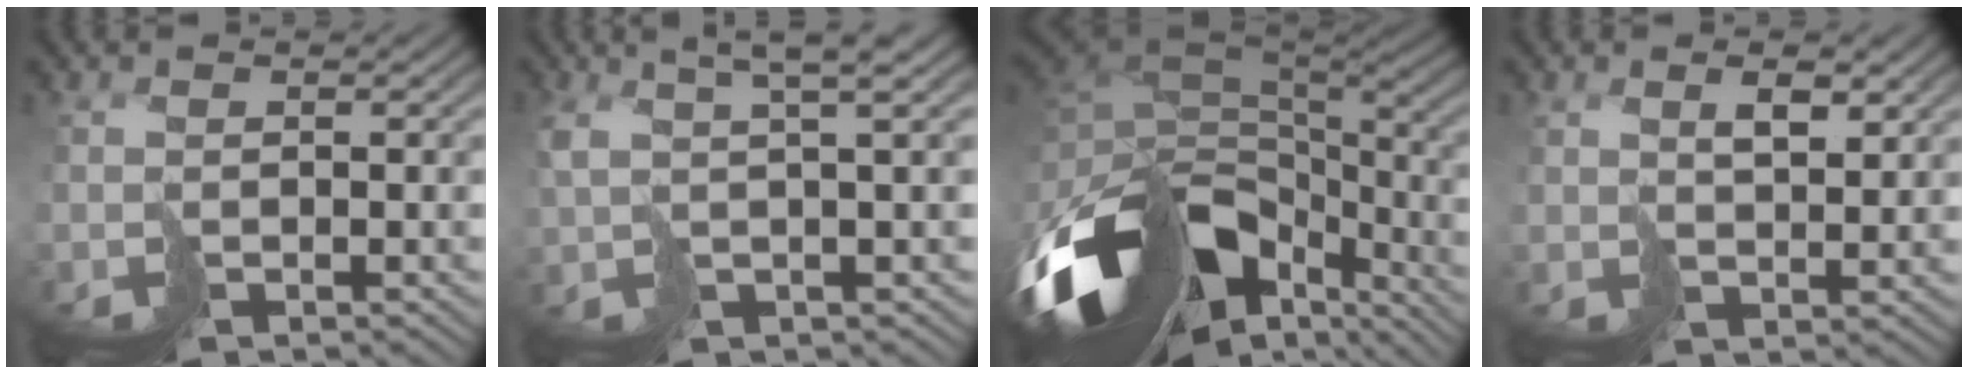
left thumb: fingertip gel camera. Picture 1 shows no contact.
{"total": 5.2, "force": [2.4, 1.0, 4.5], "torque": [-0.073, 0.015, 0.040]}
{"total": 16.8, "force": [-7.3, 9.0, 12.1], "torque": [-0.305, -0.028, -0.104]}
{"total": 3.0, "force": [2.2, 0.8, 1.9], "torque": [-0.034, -0.001, 0.045]}